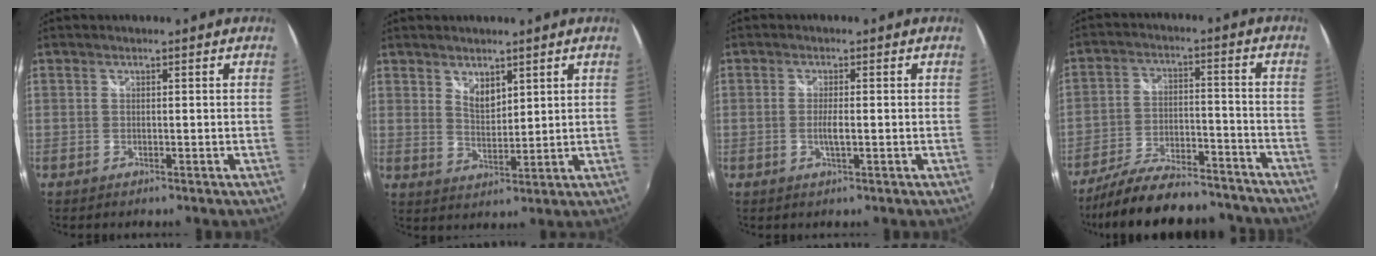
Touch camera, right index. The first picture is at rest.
{"total": 4.2, "force": [2.9, 2.0, 2.2], "torque": [-0.030, -0.002, 0.053]}
{"total": 2.5, "force": [-0.4, 0.3, 2.4], "torque": [-0.046, -0.005, -0.008]}
{"total": 22.2, "force": [-19.2, 7.0, 8.6], "torque": [-0.170, 0.006, -0.264]}